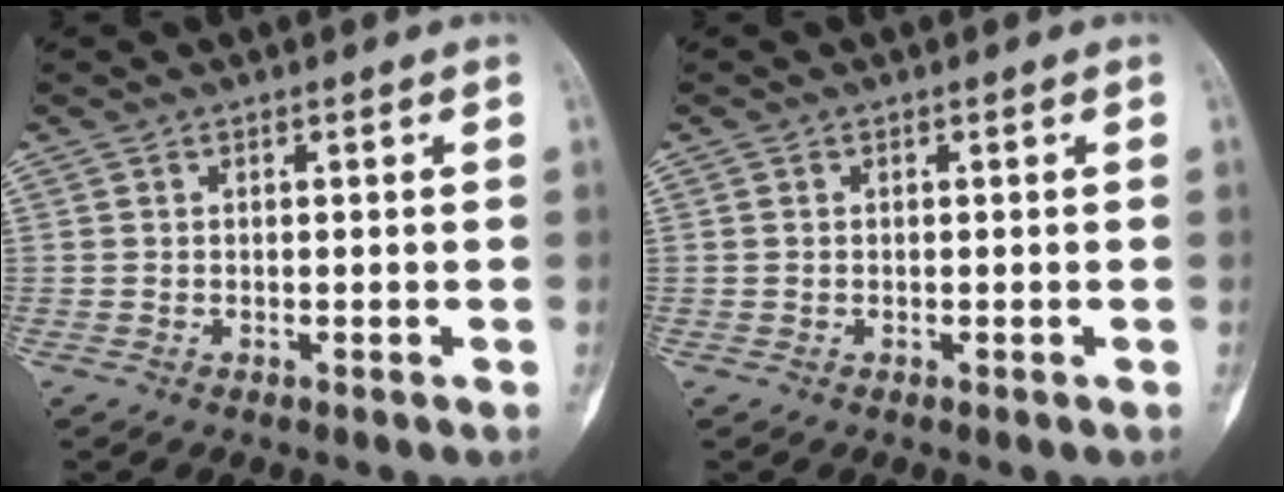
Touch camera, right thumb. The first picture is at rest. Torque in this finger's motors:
{"motor_torque": [-0.22, 0.06, 0.16, 0.05, 0.06]}